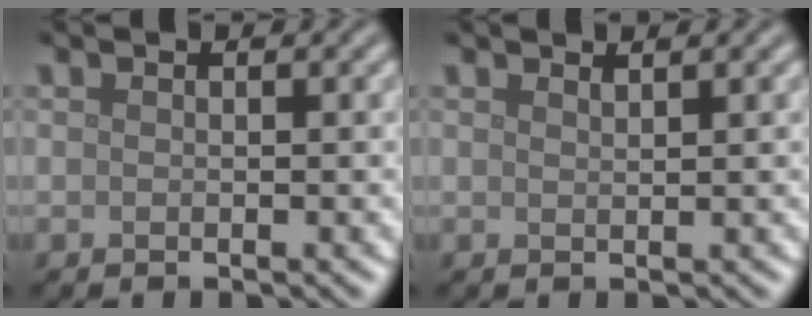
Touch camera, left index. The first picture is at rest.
{"total": 0.7, "force": [0.7, 0.1, 0.2], "torque": [0.001, 0.001, 0.014]}